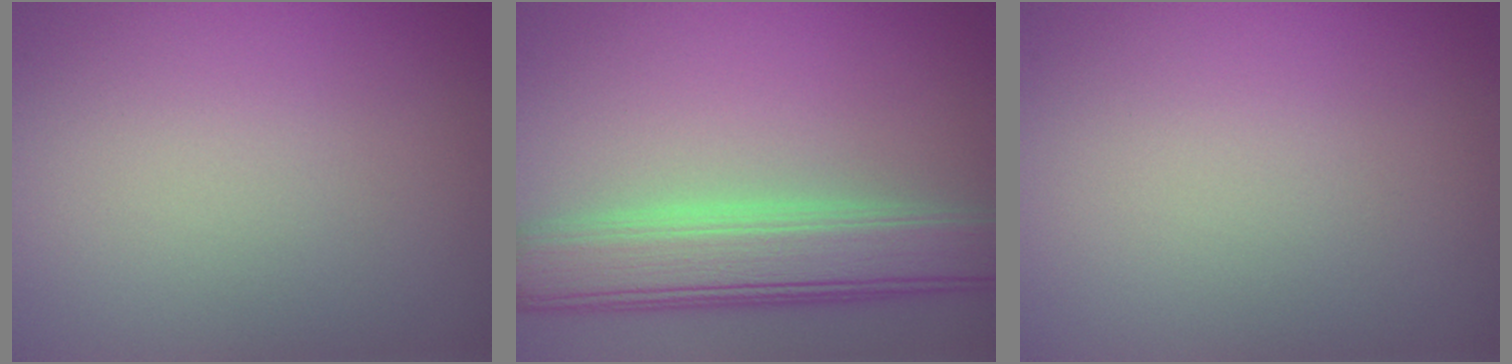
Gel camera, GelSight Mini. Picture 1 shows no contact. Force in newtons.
{"total": 6.9, "press": 6.9, "slide": 0.5}
{"total": 0.0}